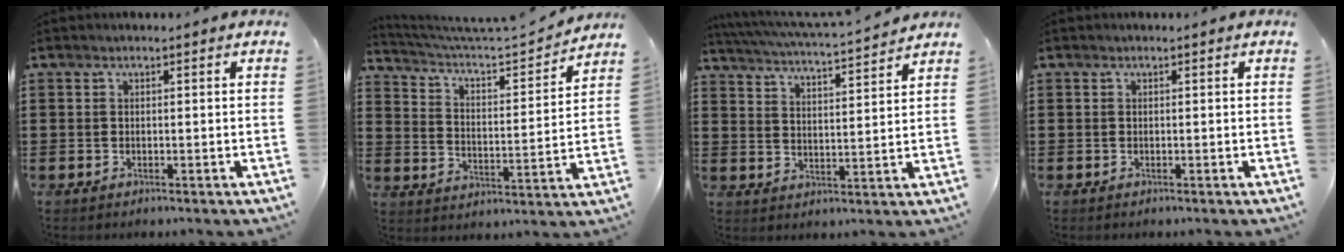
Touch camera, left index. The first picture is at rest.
{"total": 4.7, "force": [4.5, 0.3, 1.5], "torque": [-0.053, -0.041, 0.067]}
{"total": 4.4, "force": [4.1, -0.4, 1.5], "torque": [-0.050, -0.031, 0.064]}
{"total": 0.0}